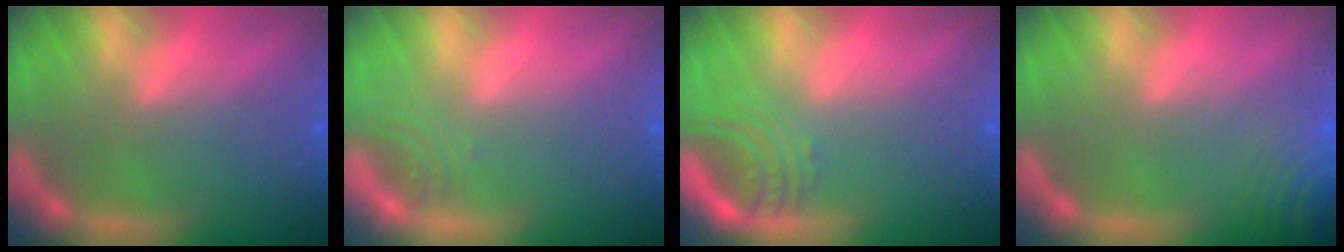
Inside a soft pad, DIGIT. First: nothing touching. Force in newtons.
{"total": 1.4}
{"total": 3.9}
{"total": 8.5}